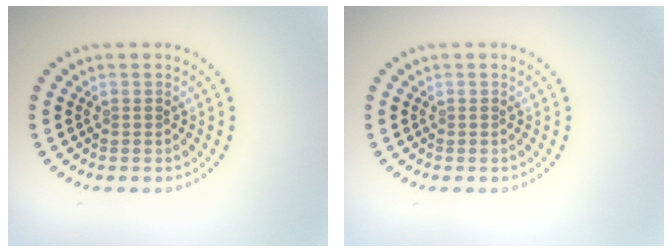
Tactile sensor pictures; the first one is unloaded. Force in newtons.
{"total": 0.0}